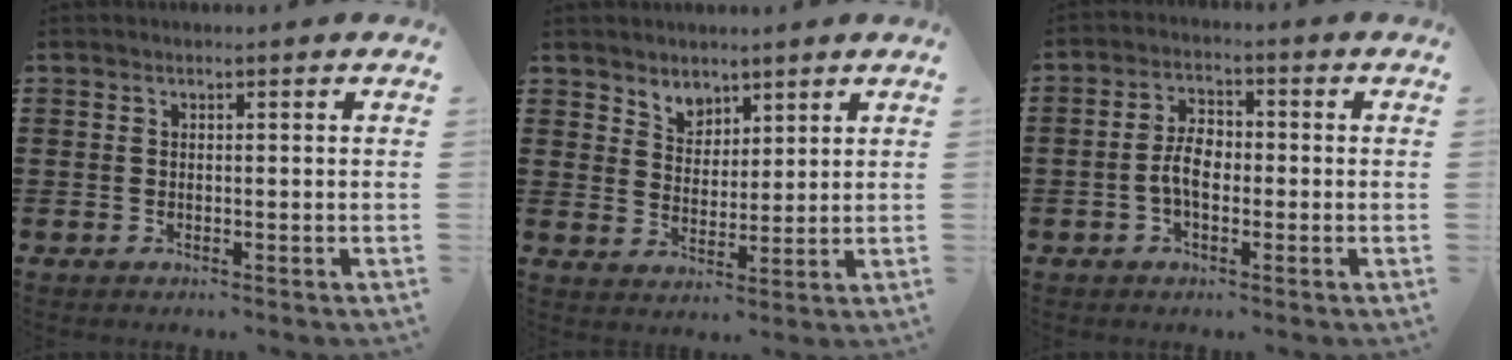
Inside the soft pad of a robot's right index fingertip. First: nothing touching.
{"total": 3.8, "force": [3.1, 2.2, -0.1], "torque": [-0.016, 0.001, 0.058]}
{"total": 4.6, "force": [-0.9, 2.4, 3.8], "torque": [-0.089, 0.001, -0.024]}